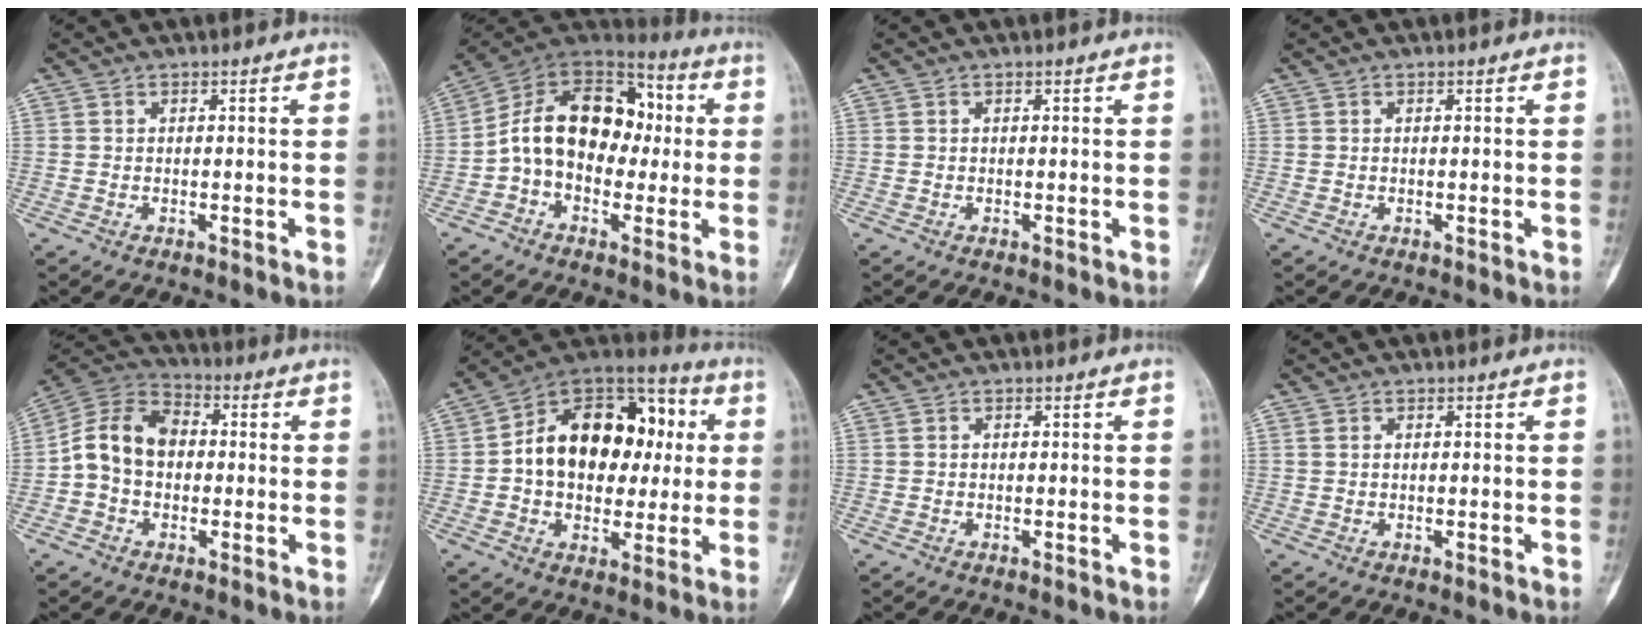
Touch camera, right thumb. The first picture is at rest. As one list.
[{"total": 17.8, "force": [0.1, 12.6, 12.5], "torque": [-0.167, 0.052, -0.010]}, {"total": 0.0}, {"total": 0.0}, {"total": 11.8, "force": [-0.3, 8.9, 7.8], "torque": [-0.127, 0.038, -0.018]}, {"total": 22.7, "force": [2.4, 15.5, 16.4], "torque": [-0.214, 0.033, 0.036]}, {"total": 0.0}, {"total": 0.7, "force": [0.5, 0.4, 0.4], "torque": [-0.004, 0.004, 0.010]}]